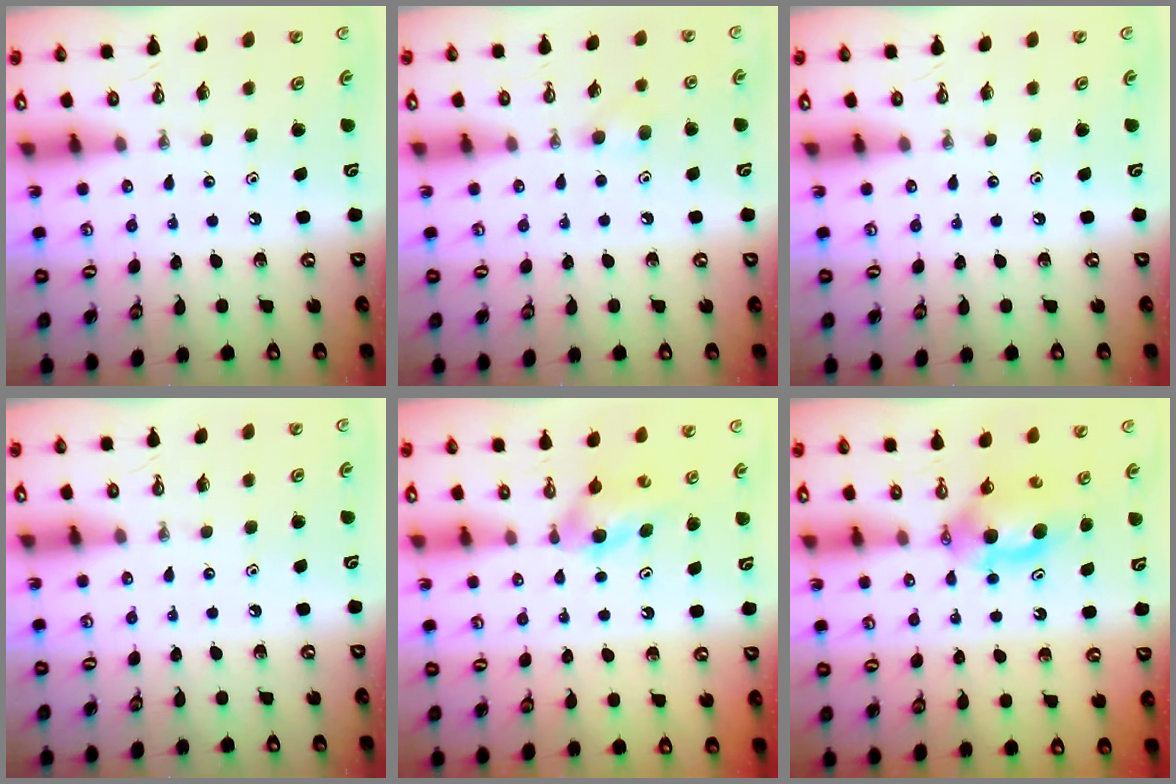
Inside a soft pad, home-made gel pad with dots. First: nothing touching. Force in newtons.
{"total": 4.1, "press": 4.0, "slide": 1.2}
{"total": 0.0}
{"total": 0.0}
{"total": 3.6, "press": 3.5, "slide": 1.0}
{"total": 6.2, "press": 5.9, "slide": 2.0}